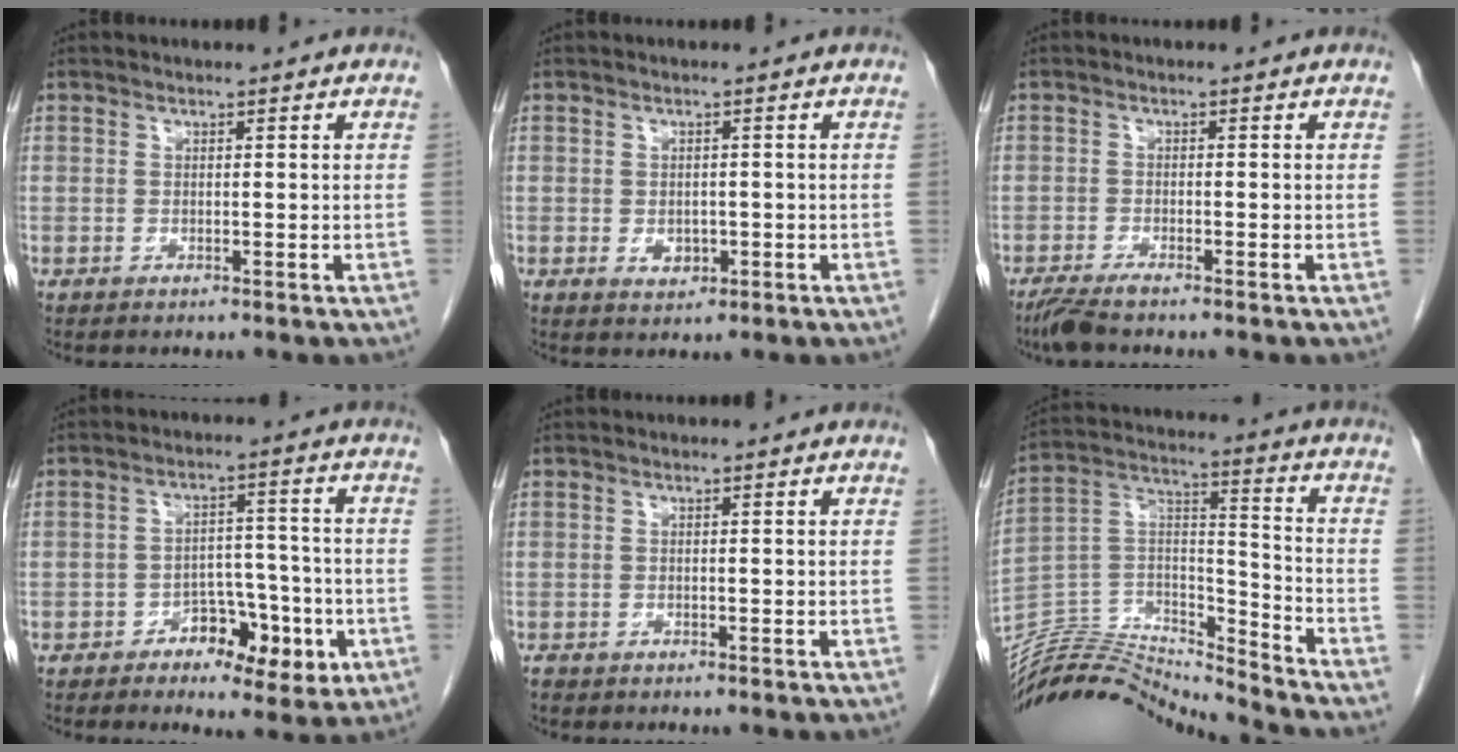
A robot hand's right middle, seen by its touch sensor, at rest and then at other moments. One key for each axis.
{"total": 2.4, "fx": -0.6, "fy": 1.7, "fz": 1.5, "tx": -0.021, "ty": 0.002, "tz": 0.000}
{"total": 3.3, "fx": -2.8, "fy": 0.3, "fz": 1.8, "tx": -0.040, "ty": -0.009, "tz": -0.053}
{"total": 7.8, "fx": -3.5, "fy": 4.2, "fz": 5.5, "tx": -0.066, "ty": 0.018, "tz": -0.047}
{"total": 0.9, "fx": -0.8, "fy": 0.5, "fz": 0.1, "tx": -0.004, "ty": 0.001, "tz": -0.015}
{"total": 16.8, "fx": -16.7, "fy": 0.0, "fz": 1.6, "tx": -0.026, "ty": 0.052, "tz": -0.300}